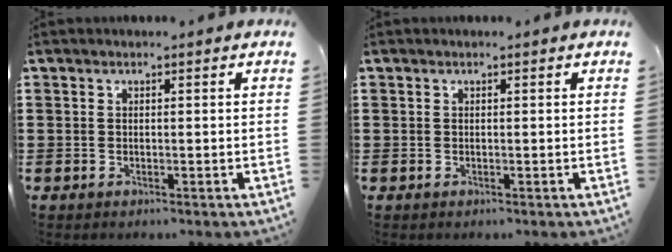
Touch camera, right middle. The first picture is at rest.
{"total": 0.0}